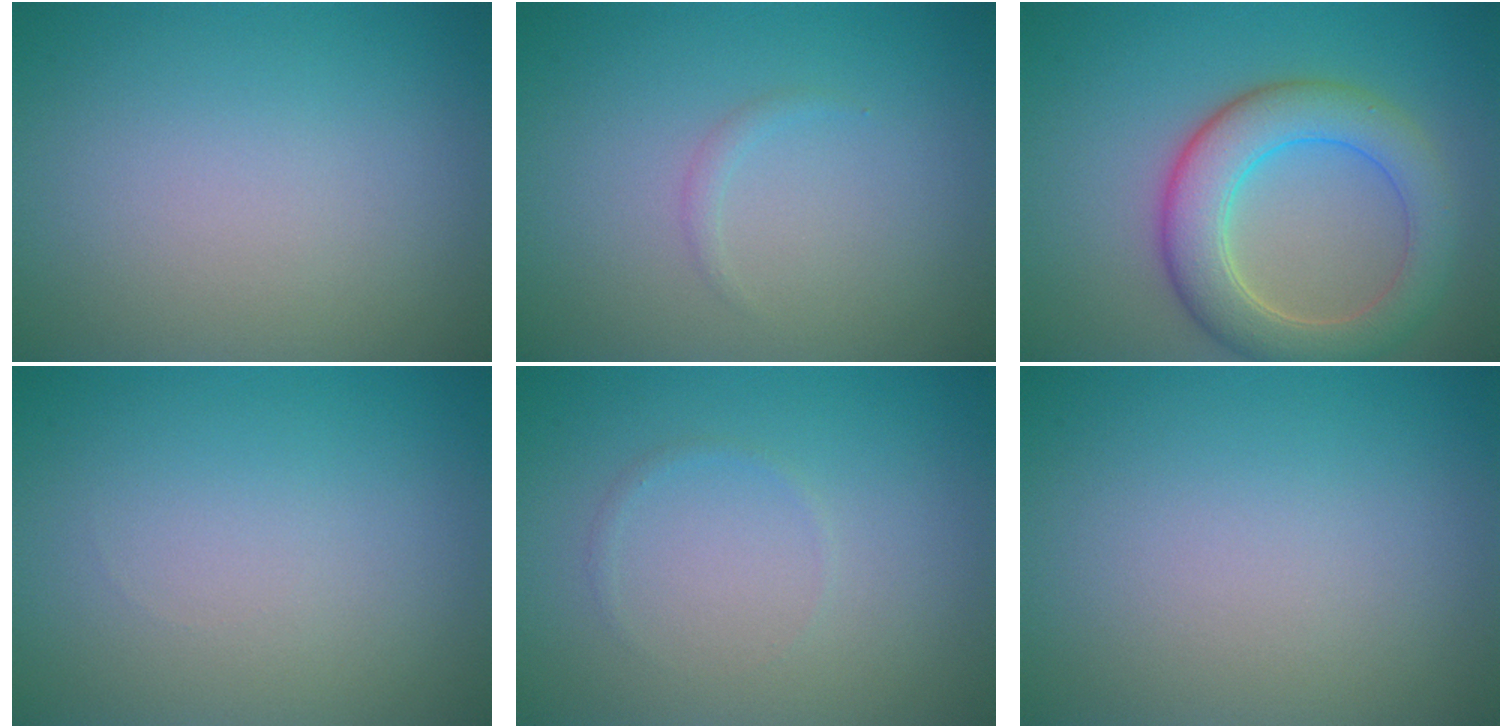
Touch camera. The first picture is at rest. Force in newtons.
{"total": 0.7, "press": 0.7, "slide": 0.1}
{"total": 6.4, "press": 6.4, "slide": 0.5}
{"total": 0.0}
{"total": 0.5, "press": 0.5, "slide": 0.0}
{"total": 0.0}